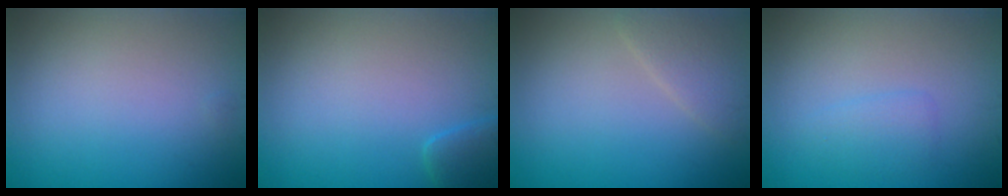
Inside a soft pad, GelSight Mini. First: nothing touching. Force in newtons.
{"total": 2.1, "press": 2.1, "slide": 0.2}
{"total": 2.2, "press": 2.1, "slide": 0.1}
{"total": 1.6, "press": 1.6, "slide": 0.1}